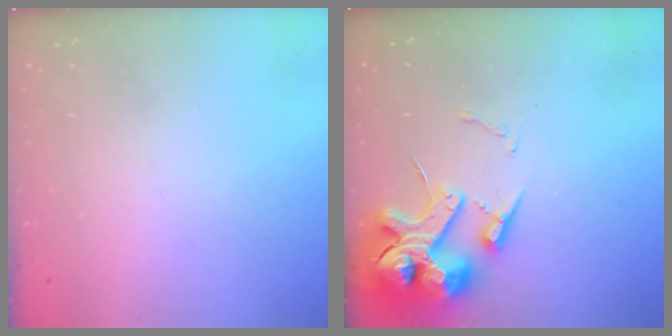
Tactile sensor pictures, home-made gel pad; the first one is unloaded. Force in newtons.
{"total": 16.9, "press": 16.6, "slide": 2.7}